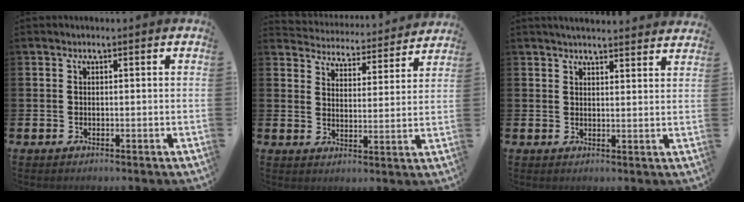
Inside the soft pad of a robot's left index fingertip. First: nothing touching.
{"total": 4.7, "force": [4.7, 0.7, -0.1], "torque": [-0.018, -0.044, 0.078]}
{"total": 3.6, "force": [3.6, 0.2, 0.3], "torque": [-0.009, -0.020, 0.065]}